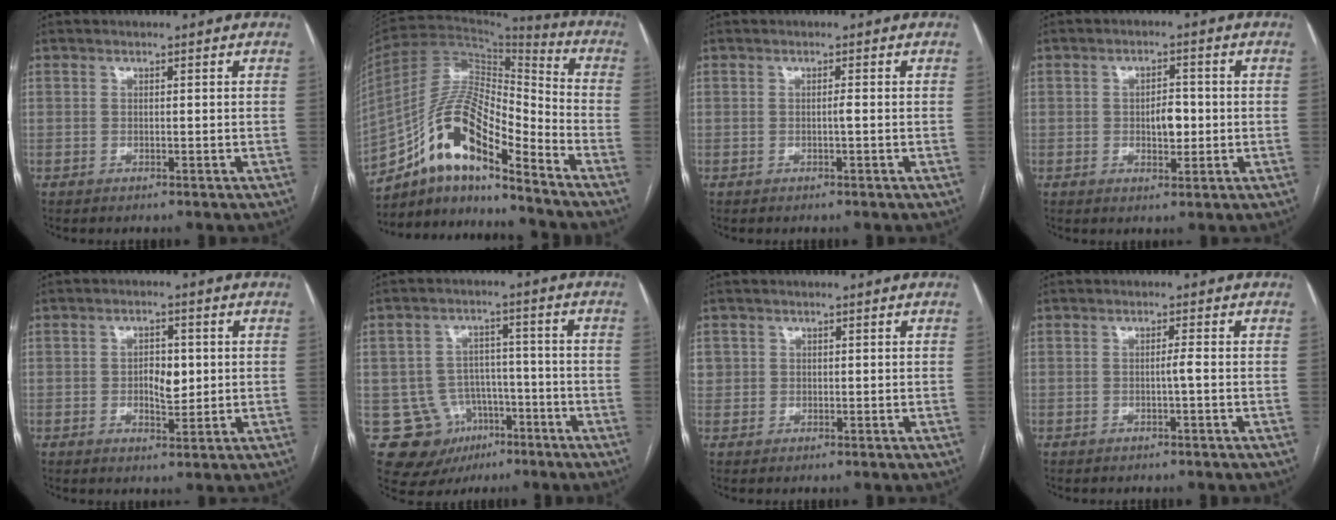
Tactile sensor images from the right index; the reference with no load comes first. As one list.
[{"total": 15.9, "force": [-10.3, 3.6, 11.5], "torque": [-0.214, 0.030, -0.179]}, {"total": 0.6, "force": [-0.2, -0.1, 0.6], "torque": [-0.007, 0.001, -0.004]}, {"total": 4.0, "force": [-0.3, 2.0, 3.4], "torque": [-0.050, 0.004, 0.000]}, {"total": 4.1, "force": [0.1, 2.1, 3.5], "torque": [-0.052, 0.002, 0.006]}, {"total": 10.1, "force": [-4.3, 8.9, 2.3], "torque": [-0.037, 0.029, -0.050]}, {"total": 2.0, "force": [0.5, 1.9, 0.3], "torque": [0.004, 0.011, 0.011]}, {"total": 1.1, "force": [-0.3, -0.3, 1.1], "torque": [-0.014, 0.001, -0.007]}]